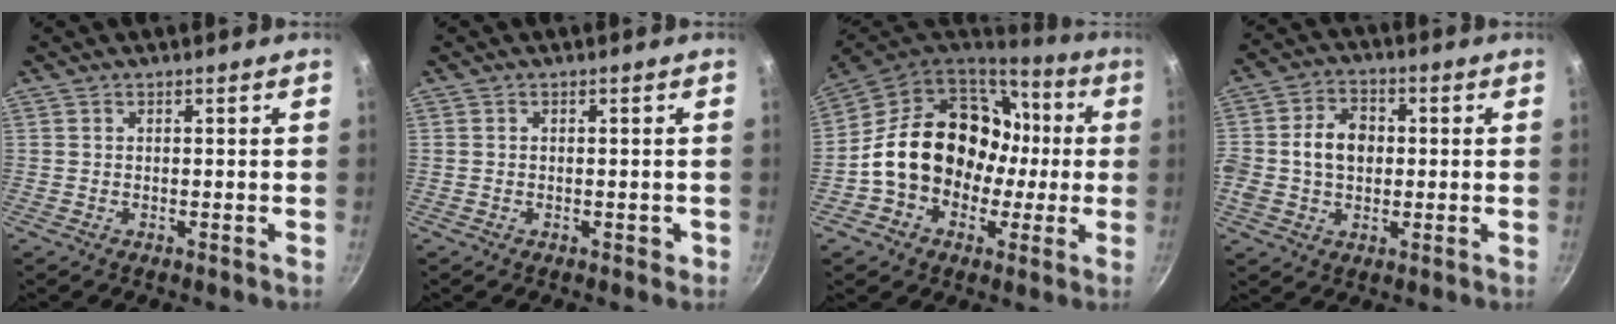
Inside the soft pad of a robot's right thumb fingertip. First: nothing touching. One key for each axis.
{"total": 1.2, "fx": -0.4, "fy": 0.9, "fz": 0.7, "tx": -0.005, "ty": 0.005, "tz": -0.005}
{"total": 21.4, "fx": -0.1, "fy": 17.2, "fz": 12.8, "tx": -0.181, "ty": 0.063, "tz": 0.007}
{"total": 9.5, "fx": 0.3, "fy": 7.3, "fz": 6.2, "tx": -0.091, "ty": 0.015, "tz": -0.006}